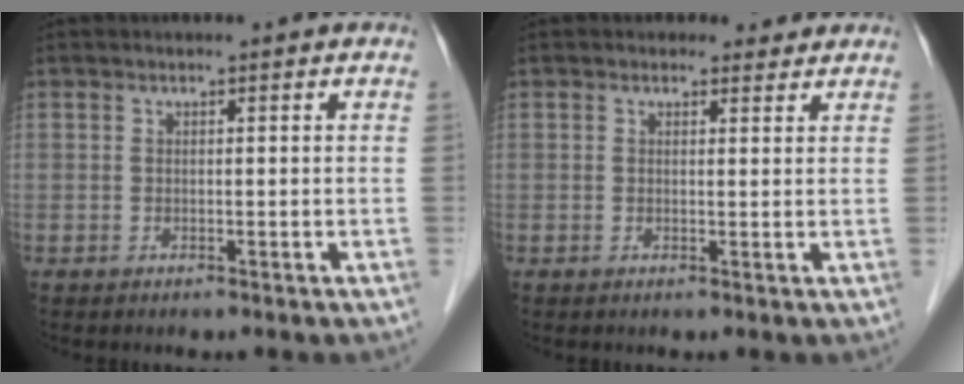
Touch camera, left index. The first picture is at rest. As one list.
[{"total": 1.9, "force": [1.6, 1.1, 0.0], "torque": [0.001, 0.002, 0.014]}]